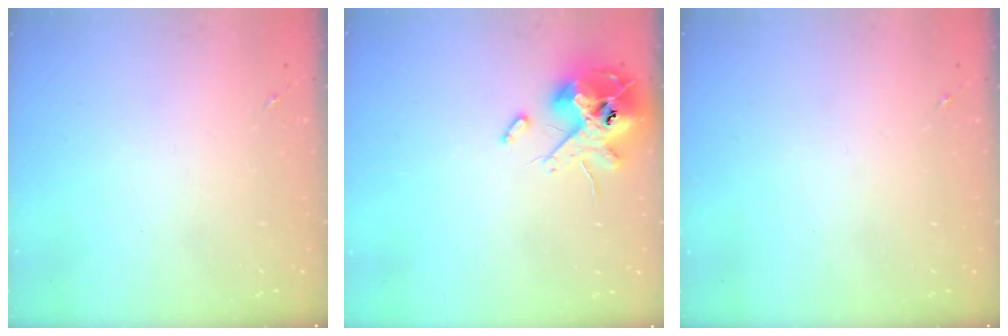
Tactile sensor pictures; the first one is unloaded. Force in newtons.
{"total": 13.9, "press": 13.7, "slide": 2.3}
{"total": 0.0}